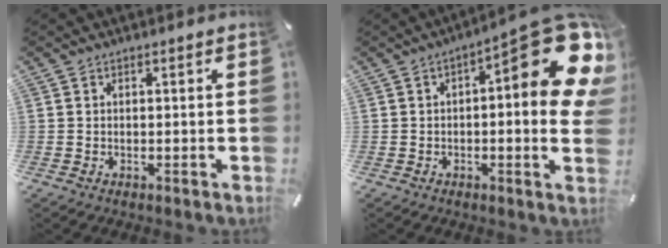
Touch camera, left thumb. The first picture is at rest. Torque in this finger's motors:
{"motor_torque": [0.80, 0.94, 1.40, -0.19, 0.18]}